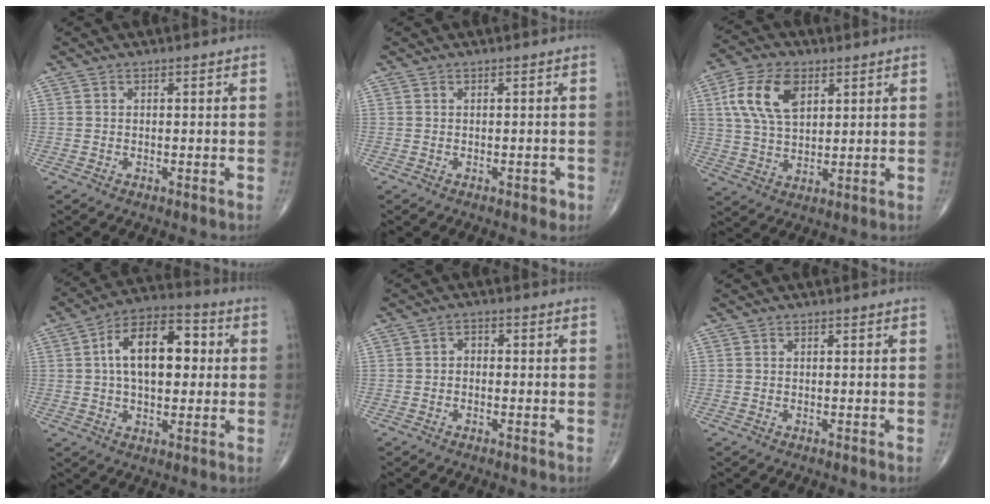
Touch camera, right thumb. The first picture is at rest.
{"total": 1.2, "force": [-0.5, 0.7, 0.8], "torque": [-0.008, -0.001, -0.006]}
{"total": 12.1, "force": [4.3, 7.1, 8.9], "torque": [-0.168, -0.002, 0.081]}
{"total": 15.4, "force": [2.2, 8.6, 12.5], "torque": [-0.183, 0.023, 0.029]}
{"total": 1.8, "force": [-0.3, 1.4, 1.1], "torque": [-0.008, 0.010, -0.013]}
{"total": 0.0}